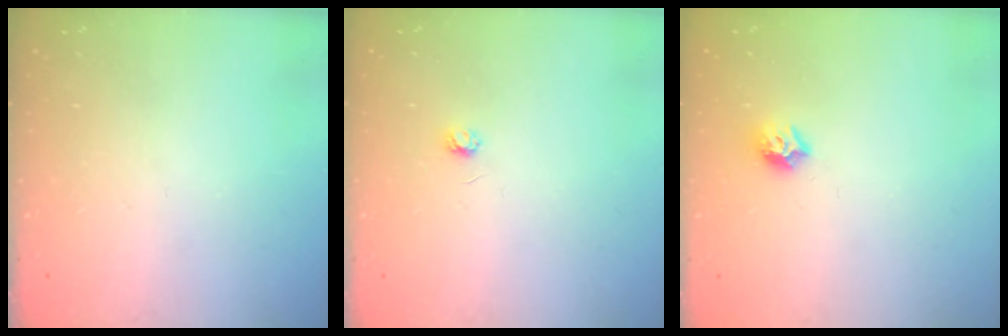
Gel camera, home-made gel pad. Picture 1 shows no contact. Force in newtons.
{"total": 2.9, "press": 2.9, "slide": 0.3}
{"total": 7.5, "press": 7.5, "slide": 0.6}